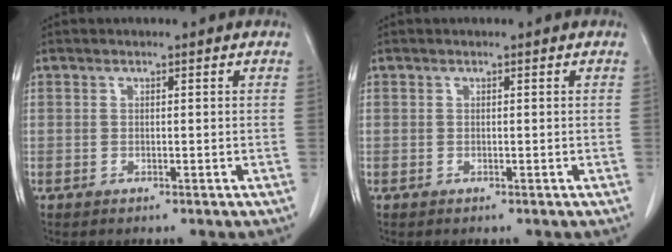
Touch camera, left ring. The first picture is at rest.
{"total": 0.0}